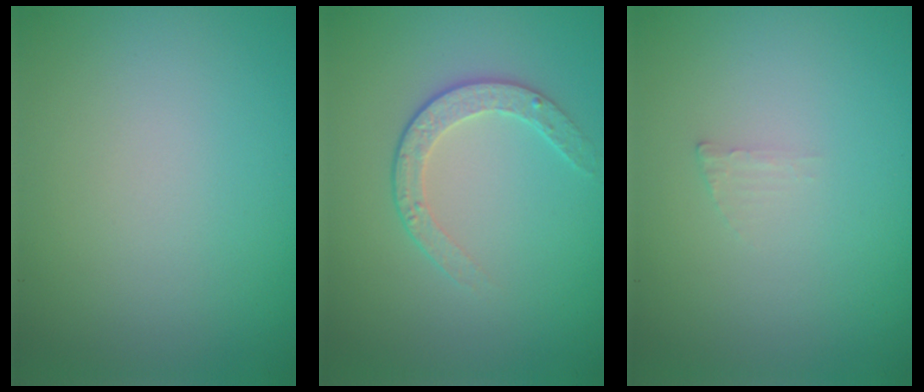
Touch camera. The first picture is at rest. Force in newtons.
{"total": 2.2, "press": 1.6, "slide": 1.5}
{"total": 0.6, "press": 0.6, "slide": 0.1}